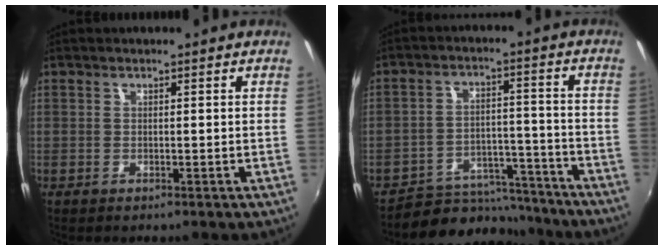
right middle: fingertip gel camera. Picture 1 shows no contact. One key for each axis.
{"total": 11.2, "fx": -10.1, "fy": 4.7, "fz": 0.7, "tx": -0.017, "ty": 0.039, "tz": -0.142}